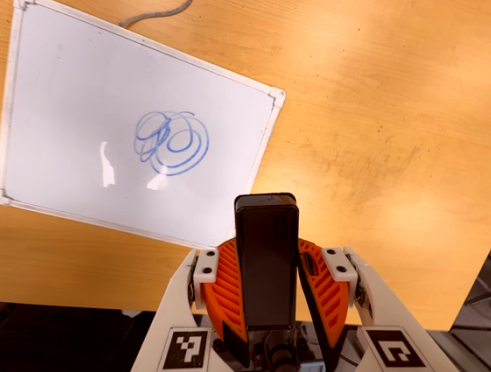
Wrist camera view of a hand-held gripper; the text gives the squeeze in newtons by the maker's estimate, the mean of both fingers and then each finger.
{"total": 6.3, "left": 6.2, "right": 6.4}